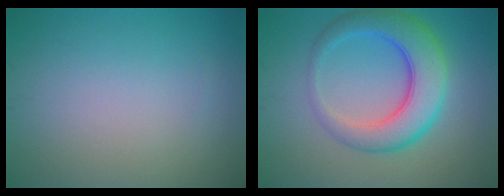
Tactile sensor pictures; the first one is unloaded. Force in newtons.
{"total": 6.8, "press": 6.8, "slide": 0.2}